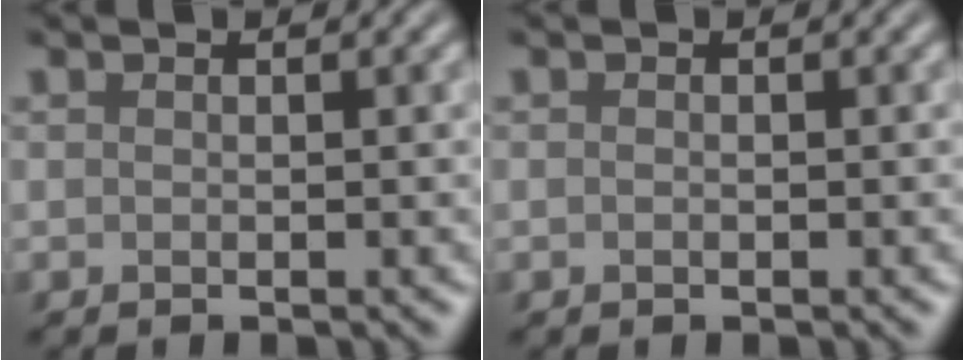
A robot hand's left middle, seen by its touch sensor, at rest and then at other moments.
{"total": 0.0}